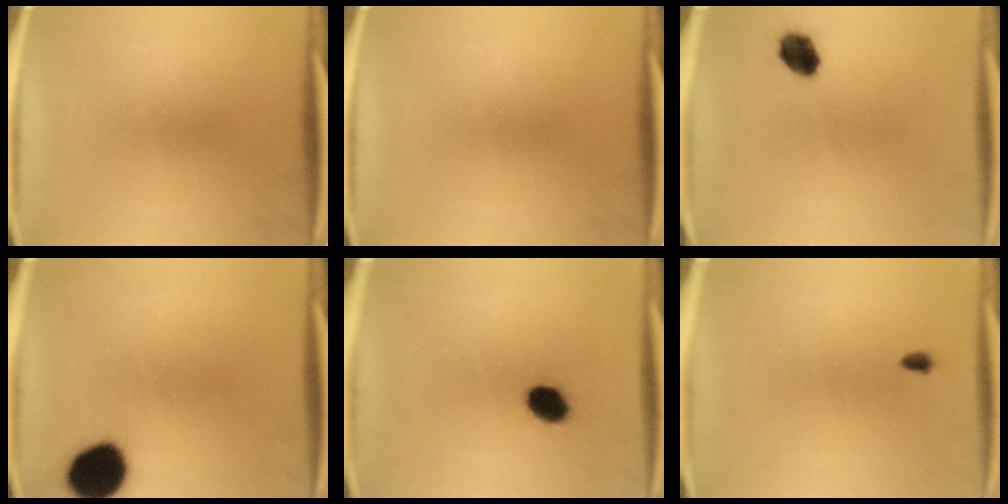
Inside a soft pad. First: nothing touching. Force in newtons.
{"total": 0.0}
{"total": 5.6}
{"total": 12.2}
{"total": 5.1}
{"total": 1.0}